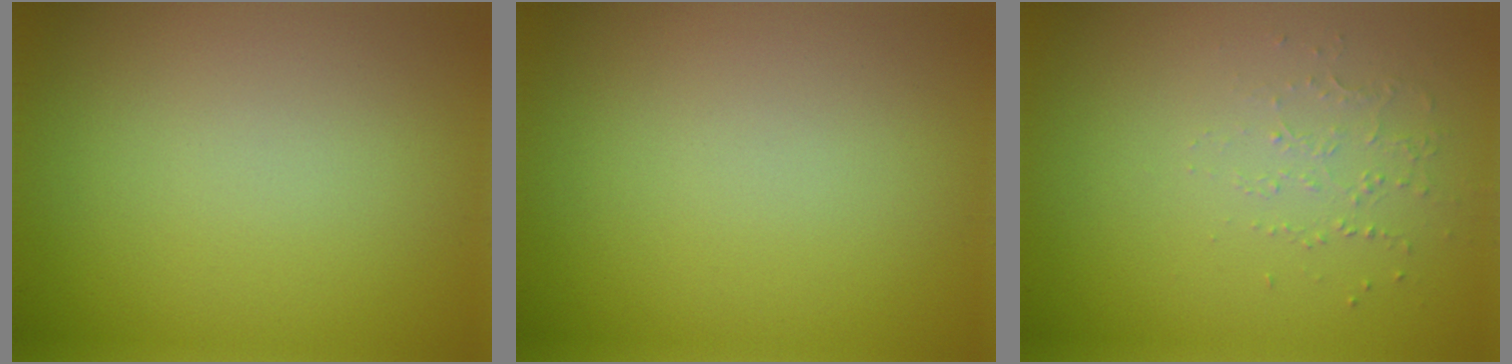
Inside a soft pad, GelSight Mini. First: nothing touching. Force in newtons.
{"total": 0.0}
{"total": 1.0, "press": 0.6, "slide": 0.8}